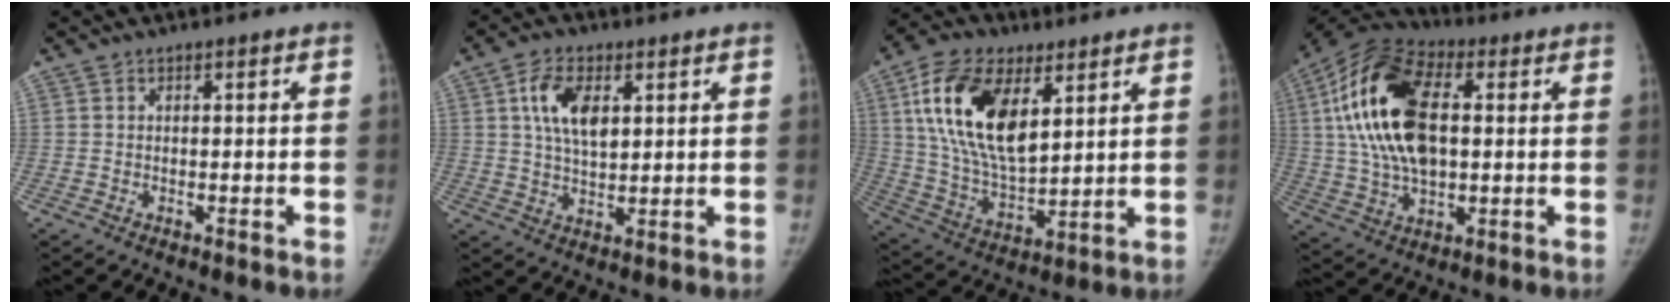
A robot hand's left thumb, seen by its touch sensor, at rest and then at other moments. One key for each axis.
{"total": 8.7, "fx": 2.9, "fy": 4.7, "fz": 6.7, "tx": -0.112, "ty": -0.008, "tz": 0.051}
{"total": 19.6, "fx": 7.5, "fy": 10.0, "fz": 15.1, "tx": -0.268, "ty": -0.025, "tz": 0.139}
{"total": 21.3, "fx": 3.5, "fy": 11.9, "fz": 17.3, "tx": -0.331, "ty": 0.011, "tz": 0.054}